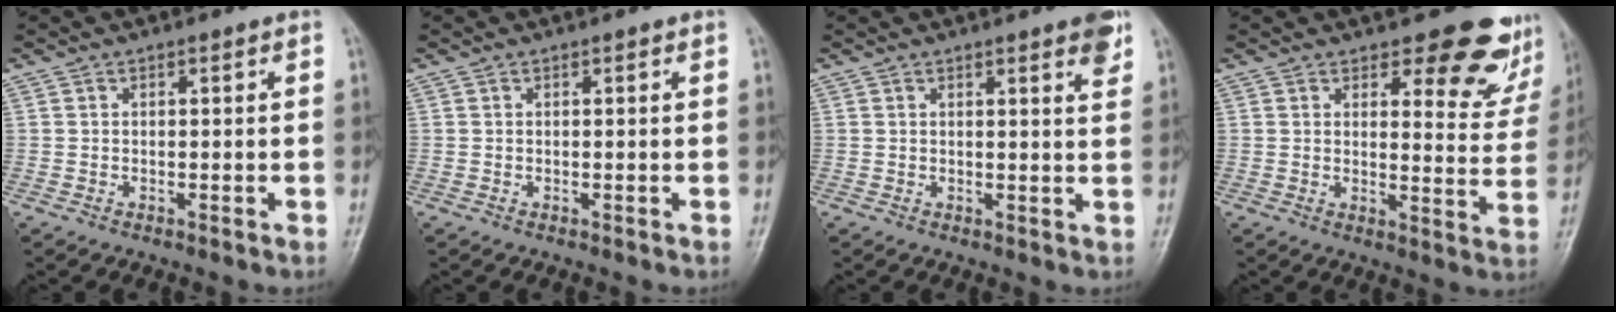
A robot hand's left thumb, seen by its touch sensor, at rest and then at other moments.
{"total": 0.0}
{"total": 4.3, "force": [2.6, 0.8, 3.3], "torque": [-0.033, -0.011, 0.029]}
{"total": 12.9, "force": [10.4, 5.0, 5.7], "torque": [-0.021, -0.081, 0.109]}